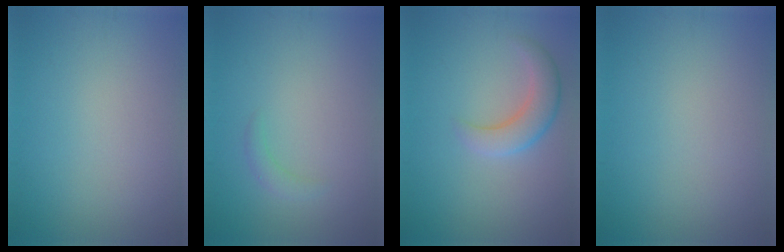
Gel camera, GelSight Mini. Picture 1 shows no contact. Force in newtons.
{"total": 1.0, "press": 1.0, "slide": 0.1}
{"total": 3.2, "press": 3.2, "slide": 0.2}
{"total": 0.0}